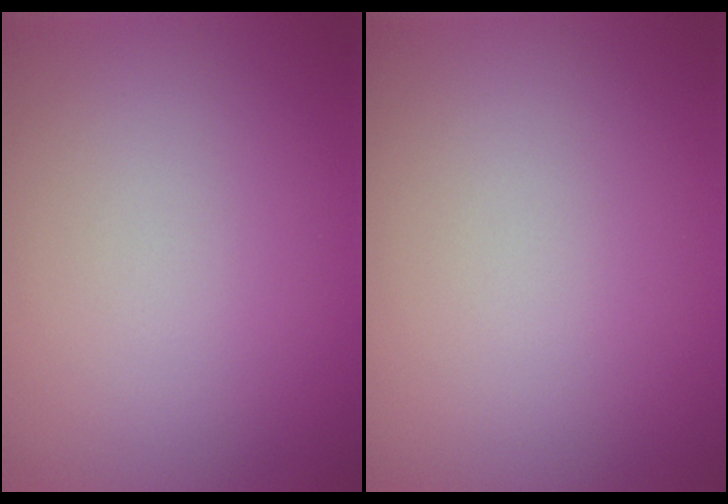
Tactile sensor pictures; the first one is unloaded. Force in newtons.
{"total": 0.0}